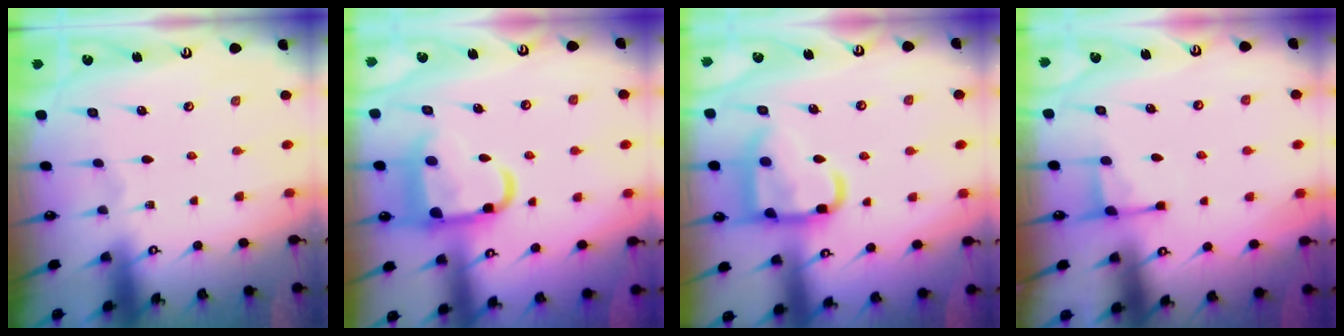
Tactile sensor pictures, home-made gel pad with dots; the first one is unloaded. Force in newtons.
{"total": 14.1, "press": 14.0, "slide": 1.7}
{"total": 16.8, "press": 16.8, "slide": 1.6}
{"total": 3.6, "press": 3.5, "slide": 0.8}